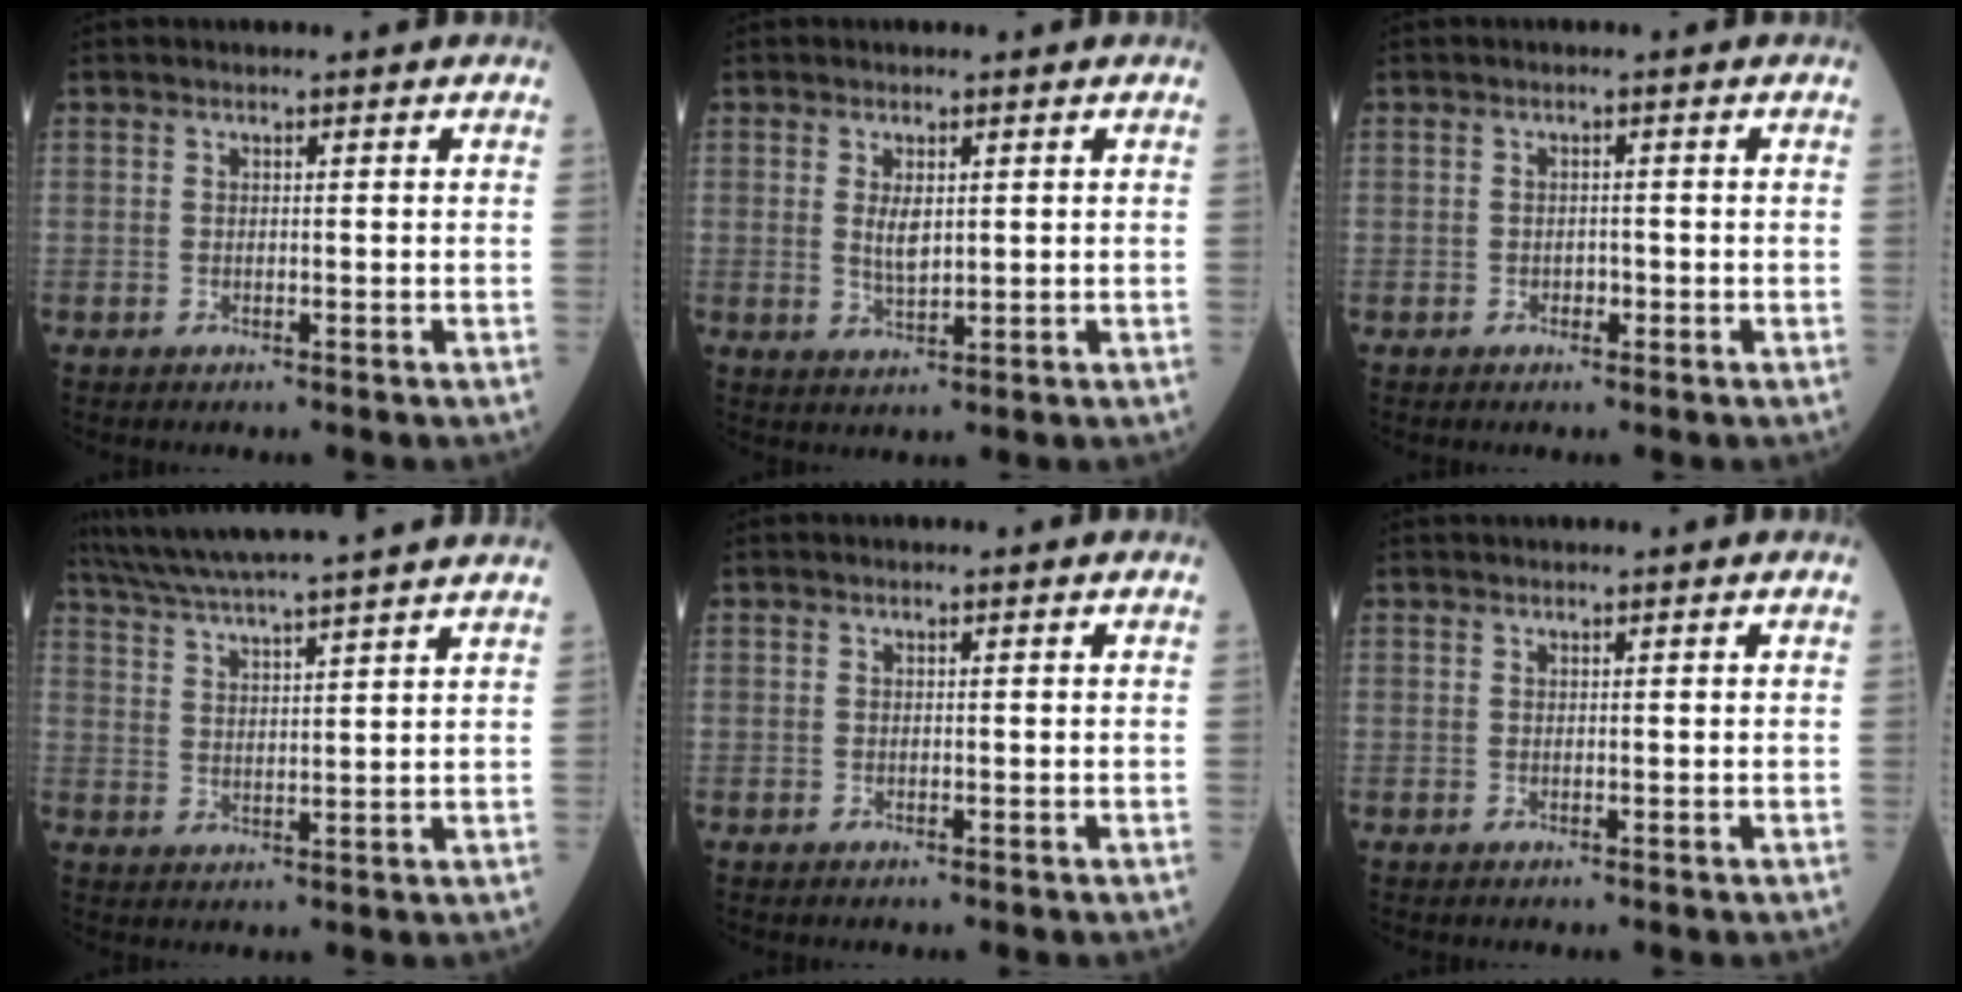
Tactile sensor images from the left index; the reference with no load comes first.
{"total": 2.9, "force": [0.7, 1.0, 2.6], "torque": [-0.053, -0.006, 0.016]}
{"total": 0.8, "force": [-0.4, 0.5, 0.5], "torque": [-0.002, 0.003, -0.007]}
{"total": 18.0, "force": [15.9, -1.1, 8.2], "torque": [-0.153, 0.009, 0.231]}
{"total": 0.0}
{"total": 0.8, "force": [0.7, -0.2, 0.3], "torque": [-0.009, 0.011, 0.021]}